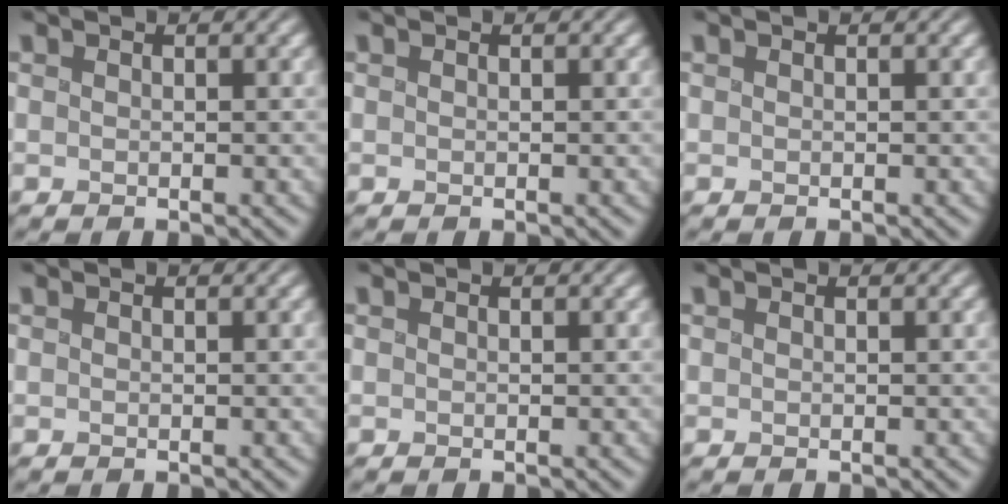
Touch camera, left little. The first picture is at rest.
{"total": 0.0}
{"total": 0.0}
{"total": 0.0}
{"total": 0.0}
{"total": 0.0}